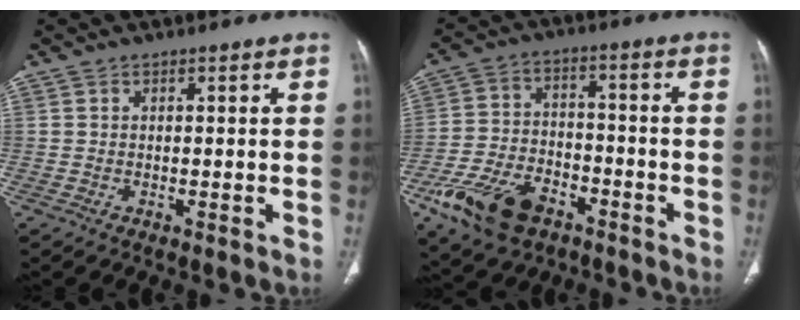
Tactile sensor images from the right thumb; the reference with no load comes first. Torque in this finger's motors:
{"motor_torque": [0.21, 0.13, 1.21, -0.53, 0.13]}